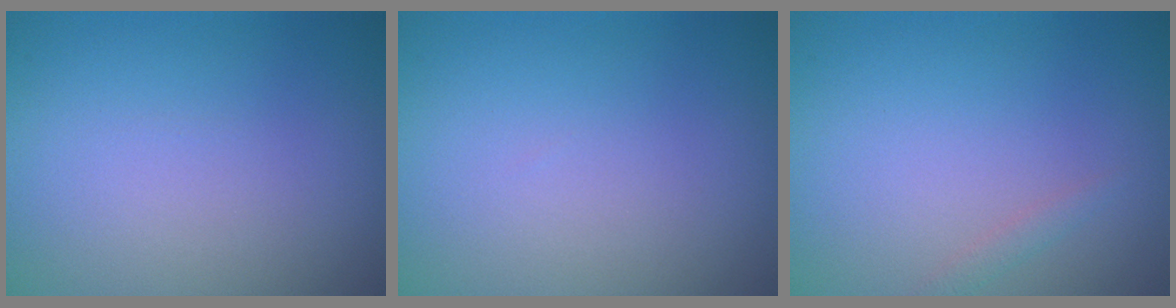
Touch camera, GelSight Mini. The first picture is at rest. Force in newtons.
{"total": 0.0}
{"total": 0.7, "press": 0.7, "slide": 0.1}